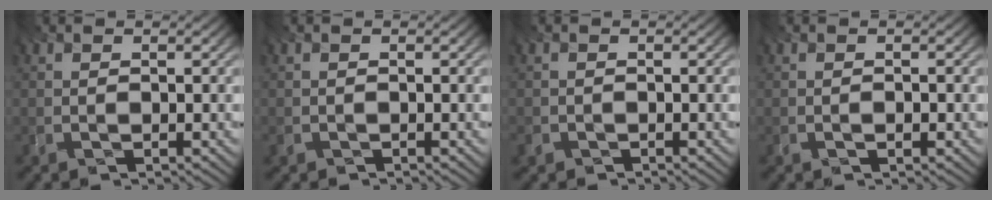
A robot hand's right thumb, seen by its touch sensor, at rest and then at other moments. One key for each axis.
{"total": 0.0}
{"total": 0.6, "fx": -0.4, "fy": 0.4, "fz": -0.3, "tx": 0.000, "ty": 0.005, "tz": 0.001}
{"total": 0.9, "fx": -0.3, "fy": 0.3, "fz": 0.8, "tx": -0.009, "ty": -0.005, "tz": -0.005}